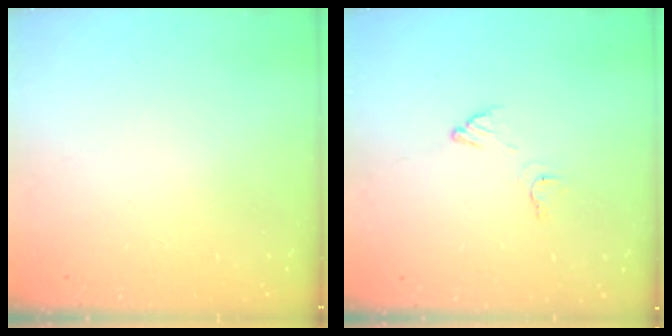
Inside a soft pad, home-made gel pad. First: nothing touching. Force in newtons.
{"total": 4.7, "press": 4.6, "slide": 0.3}